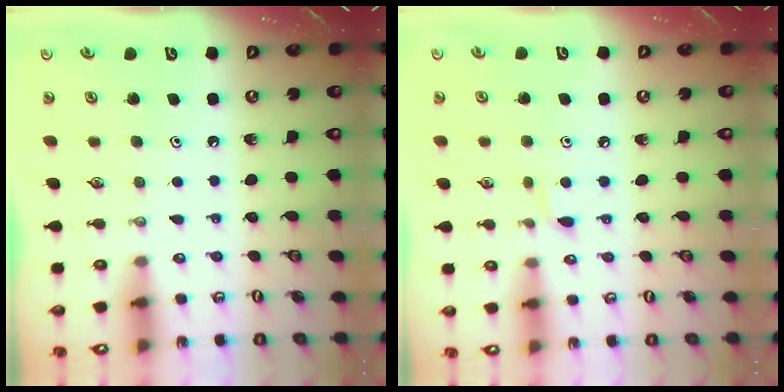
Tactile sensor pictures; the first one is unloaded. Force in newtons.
{"total": 4.4, "press": 4.4, "slide": 0.6}